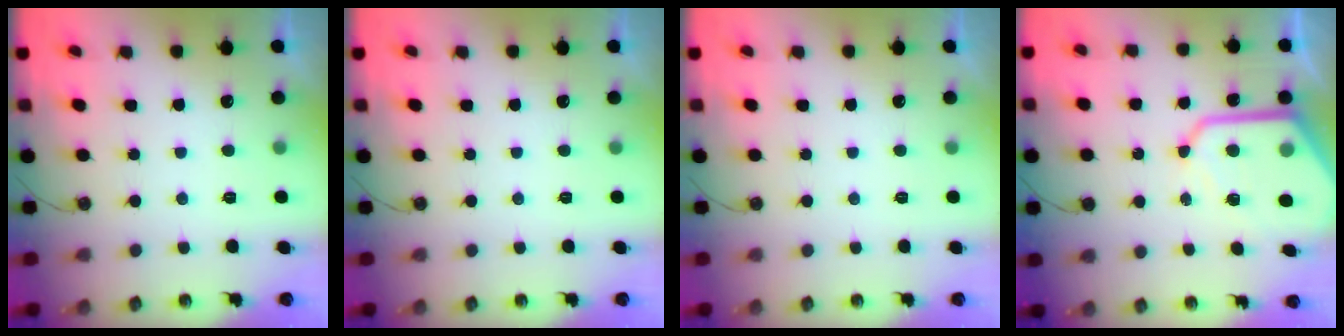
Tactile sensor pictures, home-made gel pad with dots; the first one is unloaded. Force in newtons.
{"total": 0.0}
{"total": 0.0}
{"total": 12.8, "press": 12.8, "slide": 0.4}